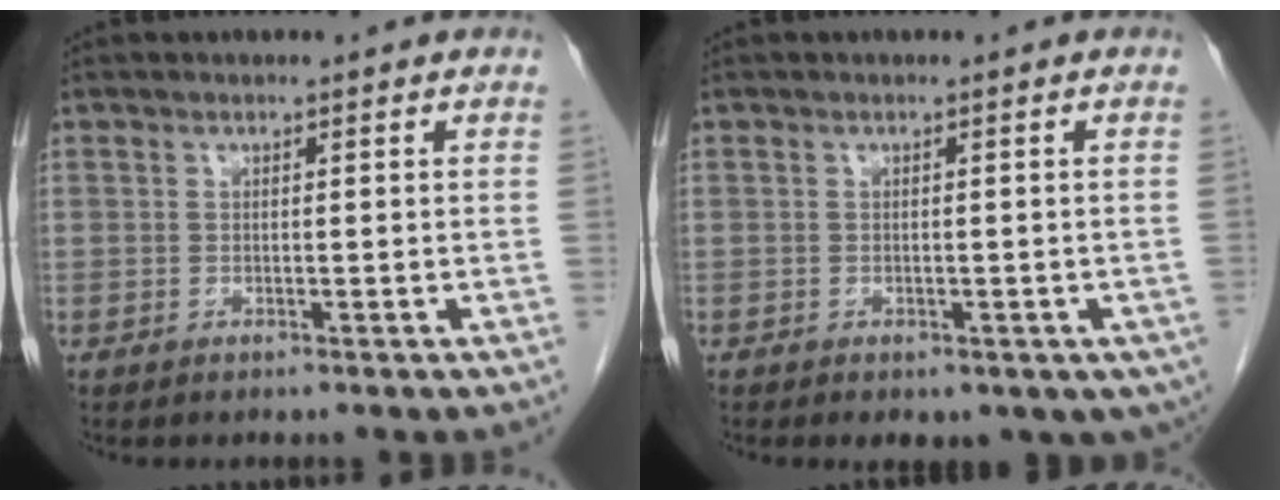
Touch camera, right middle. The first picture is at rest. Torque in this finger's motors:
{"motor_torque": [1.08, -1.06, 0.15, 0.04]}